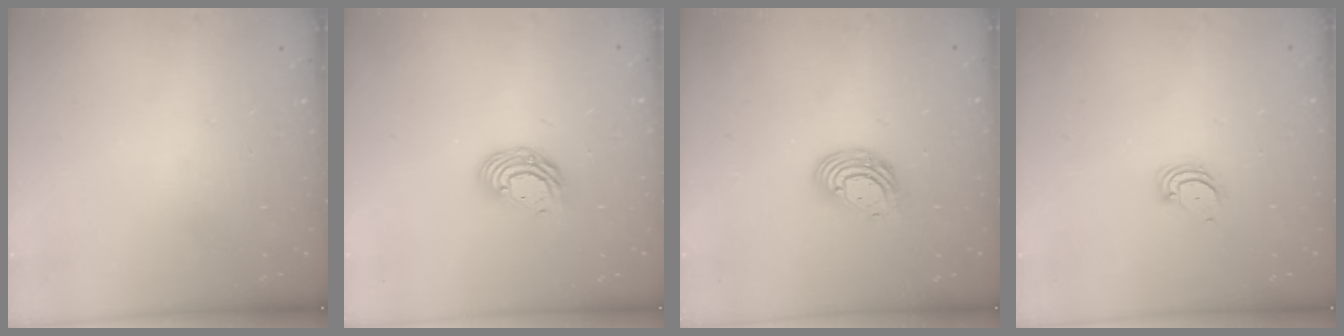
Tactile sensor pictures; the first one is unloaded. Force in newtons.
{"total": 9.8, "press": 9.7, "slide": 1.7}
{"total": 9.4, "press": 9.4, "slide": 0.8}
{"total": 3.3, "press": 3.3, "slide": 0.3}